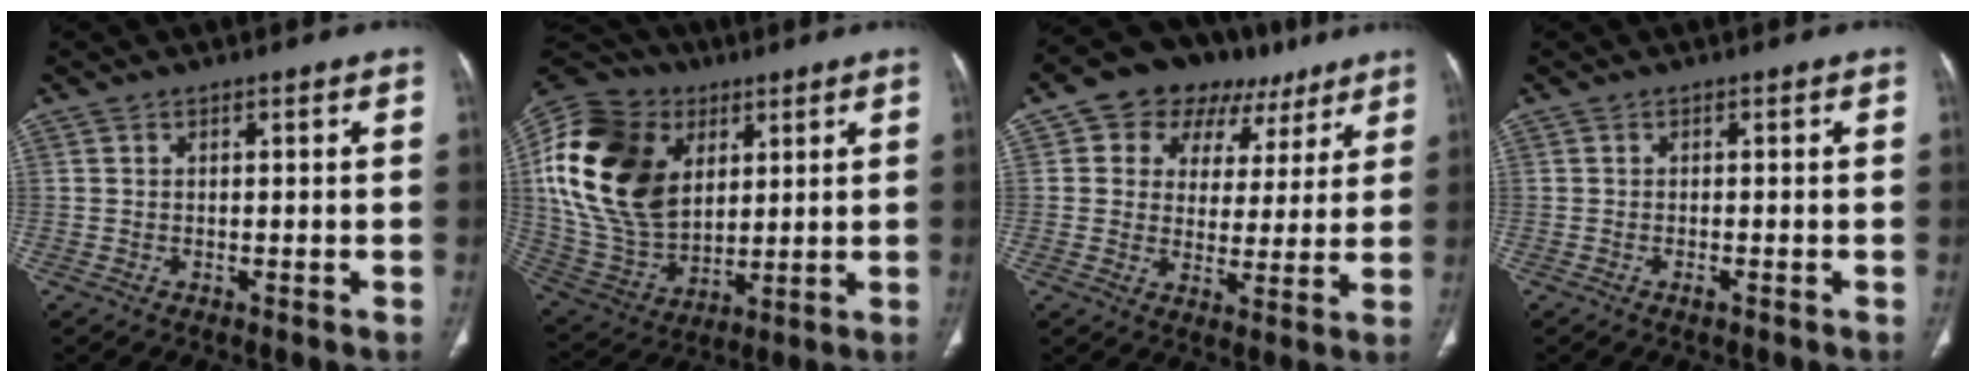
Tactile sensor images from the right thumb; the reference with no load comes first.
{"total": 26.3, "force": [7.2, 18.4, 17.3], "torque": [-0.336, -0.006, 0.139]}
{"total": 15.3, "force": [7.9, 11.1, 7.1], "torque": [-0.047, 0.004, 0.115]}
{"total": 2.5, "force": [-1.3, 0.9, 1.9], "torque": [-0.035, 0.005, -0.020]}